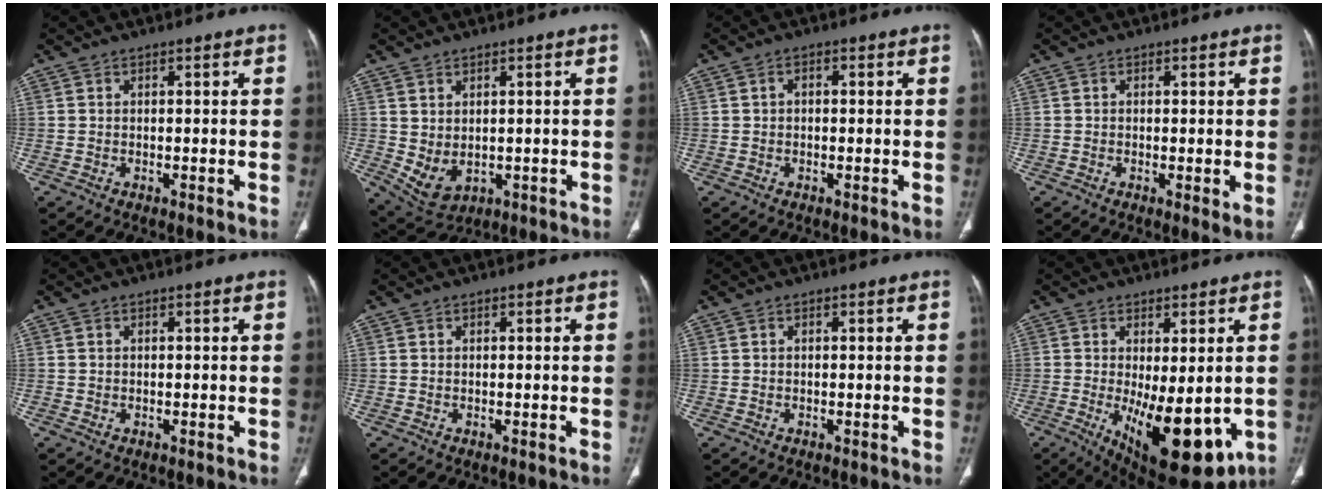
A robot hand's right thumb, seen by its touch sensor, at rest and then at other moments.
{"total": 6.0, "force": [0.0, 4.0, 4.4], "torque": [-0.077, -0.005, 0.024]}
{"total": 1.4, "force": [0.1, 1.0, 0.9], "torque": [-0.012, 0.008, 0.000]}
{"total": 2.0, "force": [0.0, 0.4, 1.9], "torque": [-0.038, -0.010, -0.003]}
{"total": 0.0}
{"total": 0.0}
{"total": 0.0}
{"total": 15.6, "force": [-3.4, 6.4, 13.9], "torque": [-0.195, -0.027, -0.026]}